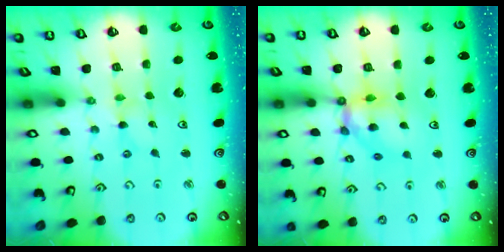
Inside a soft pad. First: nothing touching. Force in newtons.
{"total": 11.9, "press": 11.8, "slide": 1.4}